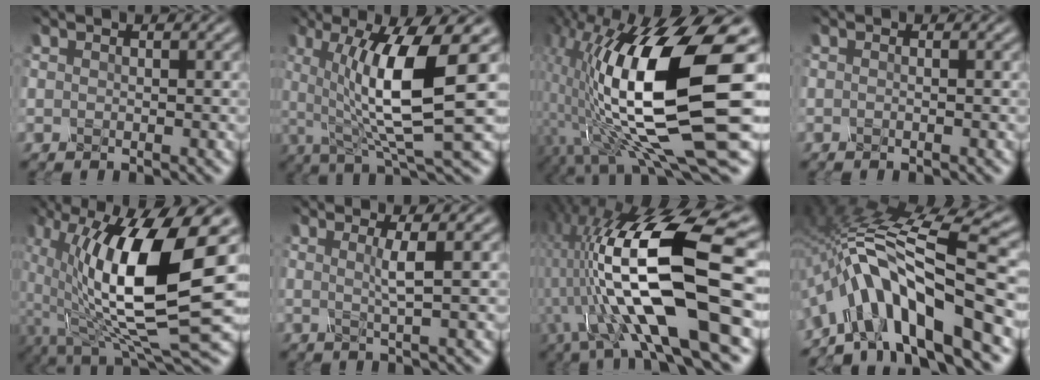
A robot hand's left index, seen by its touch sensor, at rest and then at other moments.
{"total": 9.9, "force": [0.5, 2.3, 9.6], "torque": [-0.157, -0.006, 0.012]}
{"total": 15.9, "force": [-1.2, 4.6, 15.2], "torque": [-0.277, 0.005, -0.022]}
{"total": 0.7, "force": [-0.2, 0.2, 0.6], "torque": [-0.006, 0.001, -0.009]}
{"total": 14.1, "force": [-0.2, 5.0, 13.1], "torque": [-0.235, -0.023, -0.007]}
{"total": 1.9, "force": [0.1, 0.3, 1.9], "torque": [-0.028, 0.000, -0.004]}
{"total": 15.4, "force": [-2.9, 4.9, 14.4], "torque": [-0.268, 0.013, -0.058]}
{"total": 12.1, "force": [-5.4, 3.3, 10.4], "torque": [-0.173, 0.027, -0.098]}